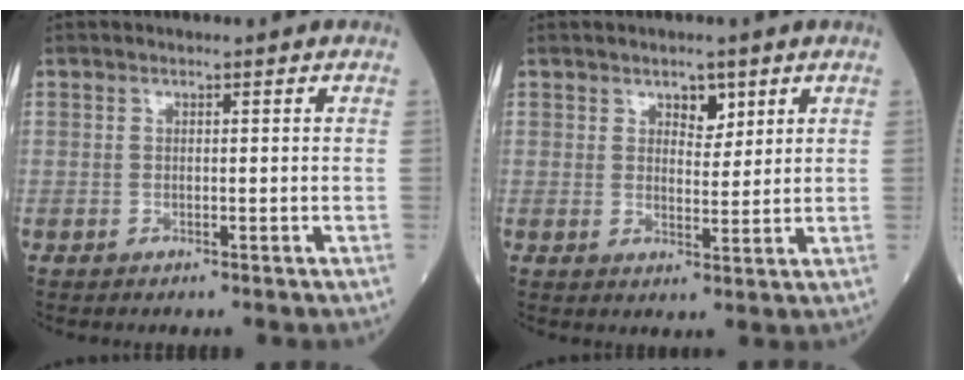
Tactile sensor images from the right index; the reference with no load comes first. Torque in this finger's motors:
{"motor_torque": [0.00, 0.00, 0.01, 0.03]}